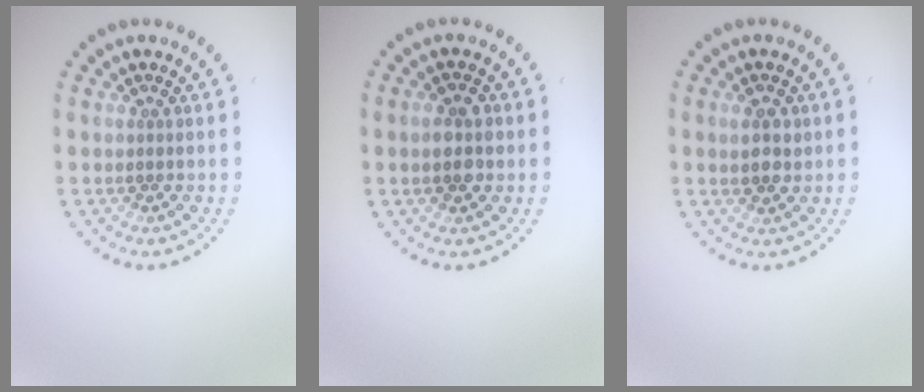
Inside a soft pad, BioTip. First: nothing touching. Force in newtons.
{"total": 2.8, "press": 2.8, "slide": 0.2}
{"total": 2.2, "press": 2.2, "slide": 0.3}